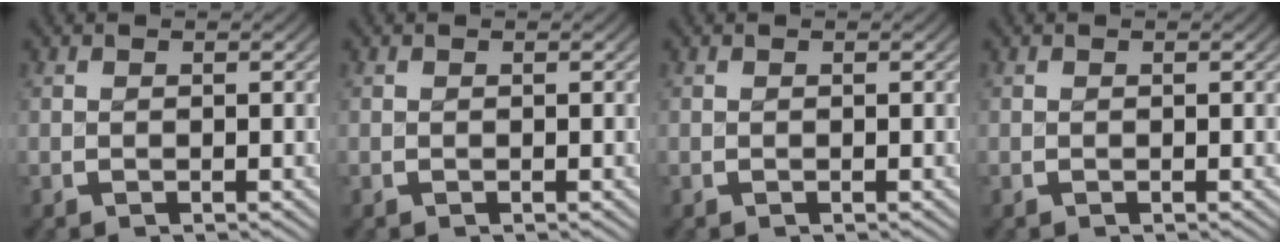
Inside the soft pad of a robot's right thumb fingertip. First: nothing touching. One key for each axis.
{"total": 0.0}
{"total": 0.0}
{"total": 0.0}